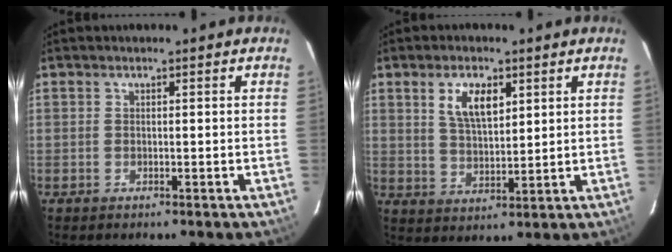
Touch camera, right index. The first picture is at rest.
{"total": 7.1, "force": [3.2, 3.2, 5.5], "torque": [-0.101, 0.006, 0.064]}